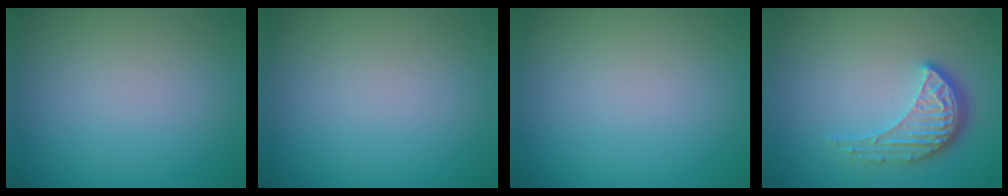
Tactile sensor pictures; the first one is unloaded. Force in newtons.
{"total": 0.0}
{"total": 0.0}
{"total": 4.3, "press": 3.3, "slide": 2.8}